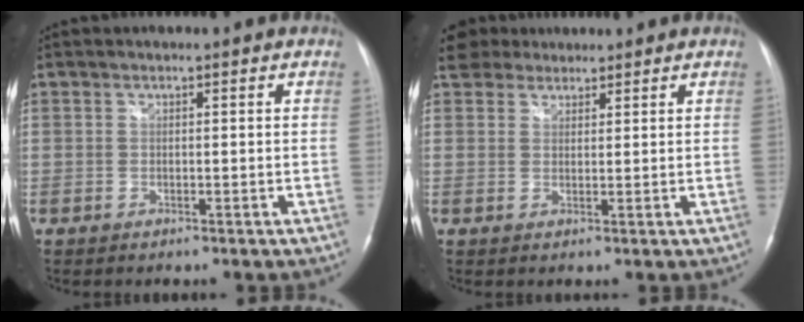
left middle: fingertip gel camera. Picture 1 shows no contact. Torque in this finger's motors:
{"motor_torque": [0.36, -0.30, 0.25, 0.05]}